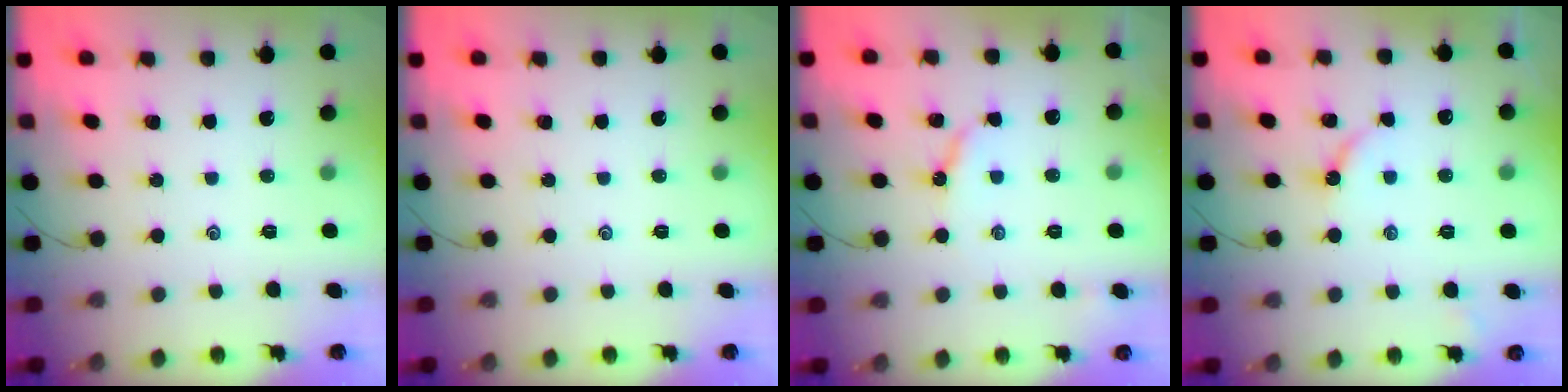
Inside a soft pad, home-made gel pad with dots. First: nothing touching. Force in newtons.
{"total": 0.0}
{"total": 4.5, "press": 4.5, "slide": 0.2}
{"total": 4.0, "press": 4.0, "slide": 0.5}